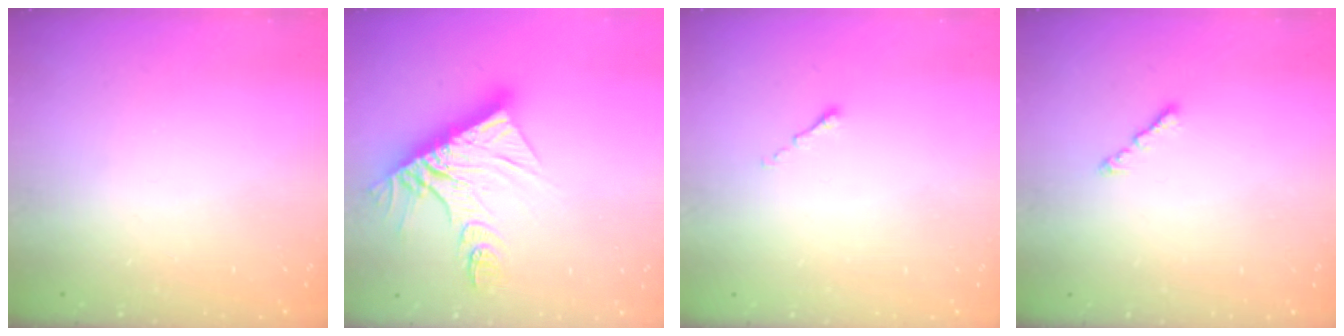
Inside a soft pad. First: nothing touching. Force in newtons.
{"total": 17.1, "press": 17.0, "slide": 1.8}
{"total": 0.0}
{"total": 1.6, "press": 1.5, "slide": 0.5}